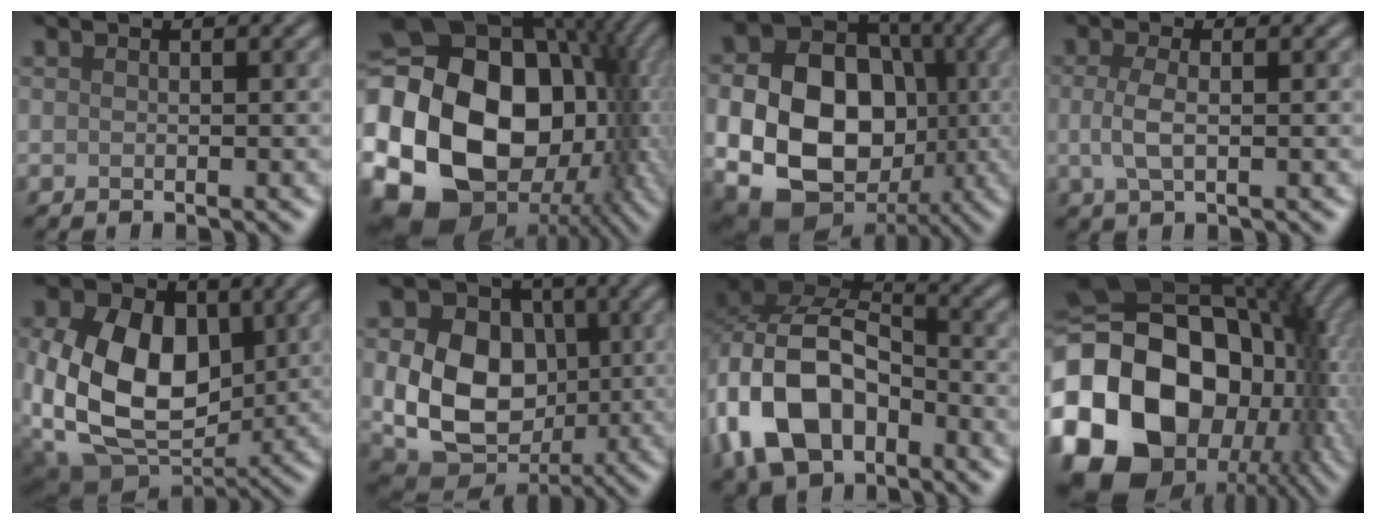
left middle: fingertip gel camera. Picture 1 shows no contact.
{"total": 22.3, "force": [-2.1, 16.8, 14.5], "torque": [-0.281, -0.018, -0.028]}
{"total": 16.5, "force": [-2.0, 13.2, 9.8], "torque": [-0.169, -0.016, -0.041]}
{"total": 2.5, "force": [0.0, 1.0, 2.3], "torque": [-0.054, -0.001, -0.004]}
{"total": 13.6, "force": [0.7, 9.7, 9.5], "torque": [-0.184, -0.014, 0.016]}
{"total": 10.6, "force": [-0.1, 8.1, 6.9], "torque": [-0.125, -0.014, 0.000]}
{"total": 10.9, "force": [-4.3, 6.8, 7.3], "torque": [-0.155, 0.003, -0.090]}
{"total": 21.6, "force": [-4.1, 15.7, 14.3], "torque": [-0.298, -0.009, -0.069]}